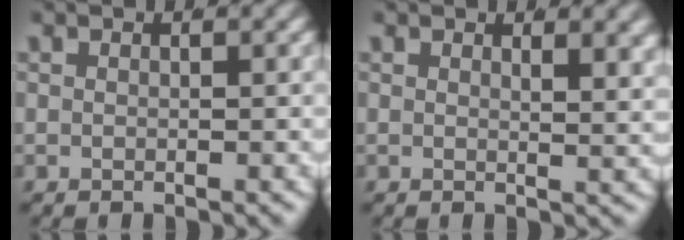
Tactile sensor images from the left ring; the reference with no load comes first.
{"total": 1.4, "force": [1.1, -0.2, 0.8], "torque": [-0.009, -0.013, 0.020]}